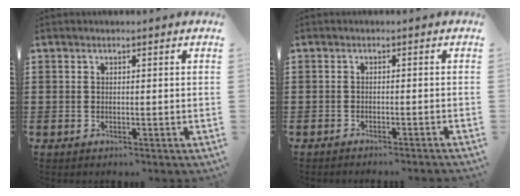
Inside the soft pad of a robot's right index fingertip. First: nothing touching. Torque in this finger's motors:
{"motor_torque": [0.70, 0.62, -0.13, -0.02]}